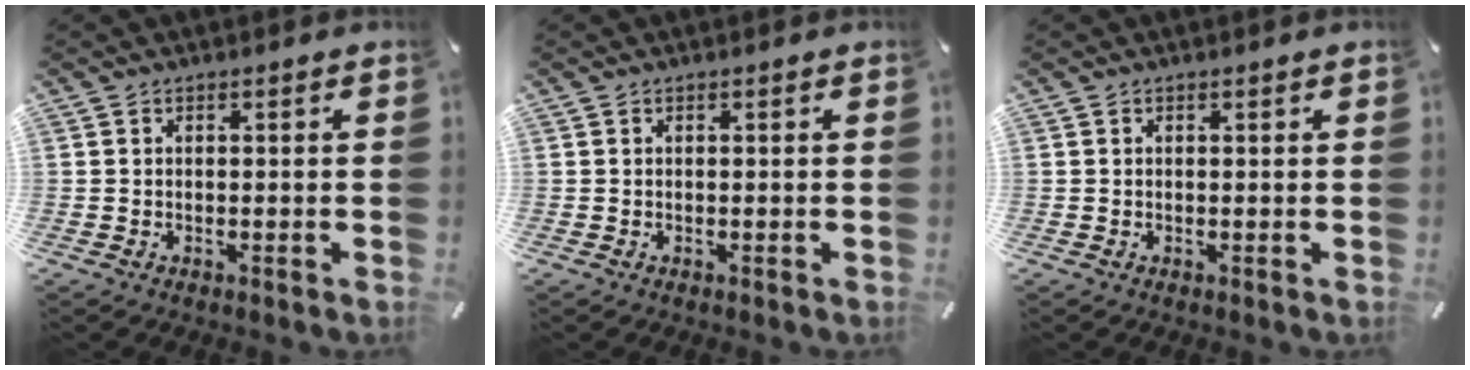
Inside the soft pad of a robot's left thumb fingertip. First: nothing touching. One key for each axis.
{"total": 0.0}
{"total": 0.0}